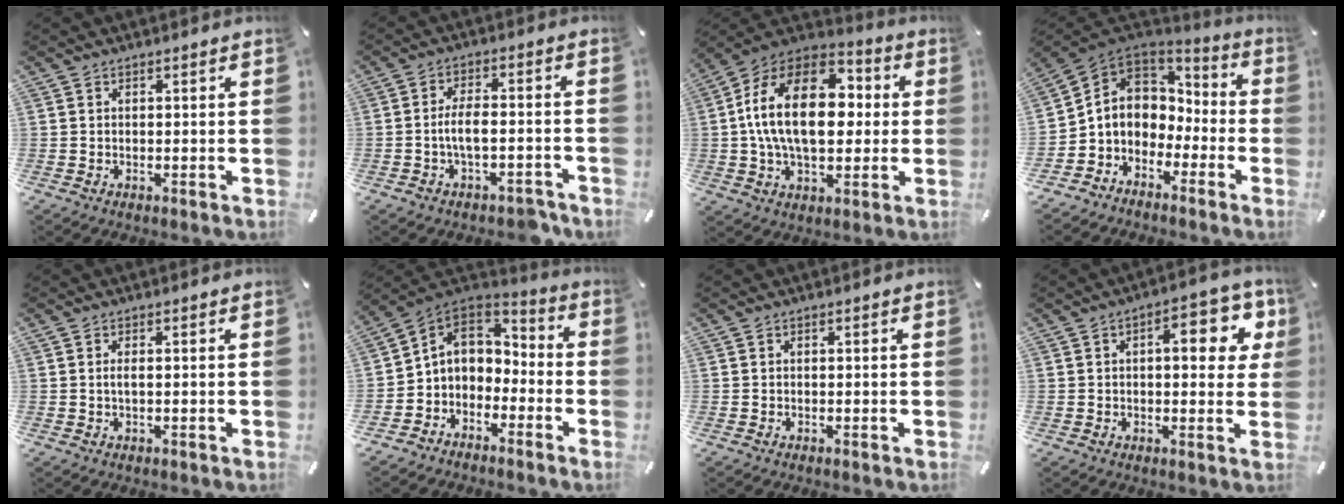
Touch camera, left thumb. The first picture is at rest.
{"total": 7.2, "force": [-2.7, 3.1, 5.9], "torque": [-0.102, 0.018, -0.046]}
{"total": 22.0, "force": [1.3, 14.0, 16.9], "torque": [-0.319, 0.012, 0.017]}
{"total": 6.9, "force": [-1.4, 6.6, 1.4], "torque": [-0.054, -0.005, -0.024]}
{"total": 1.4, "force": [0.0, 0.2, 1.4], "torque": [-0.028, -0.003, 0.000]}
{"total": 6.8, "force": [-1.3, 6.3, 2.3], "torque": [-0.053, 0.013, -0.019]}
{"total": 0.0}
{"total": 11.5, "force": [2.9, 5.4, 9.7], "torque": [-0.120, -0.006, 0.042]}